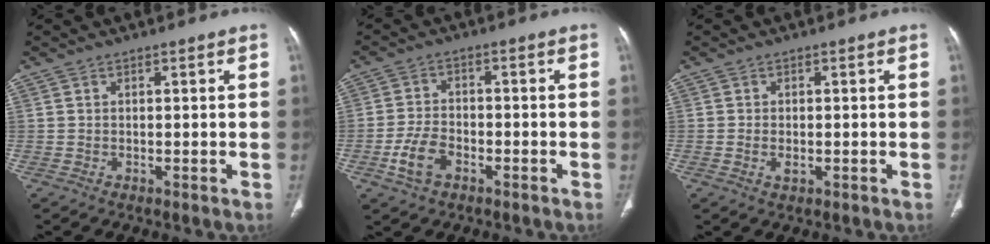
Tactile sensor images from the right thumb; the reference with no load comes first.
{"total": 6.0, "force": [-2.9, 3.5, 4.0], "torque": [-0.083, 0.016, -0.054]}
{"total": 1.7, "force": [-0.5, 0.9, 1.4], "torque": [-0.027, 0.002, -0.007]}